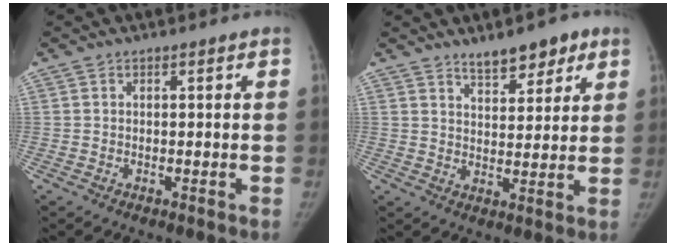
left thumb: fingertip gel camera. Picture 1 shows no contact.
{"total": 7.7, "force": [5.4, 3.2, 4.3], "torque": [-0.033, -0.032, 0.083]}